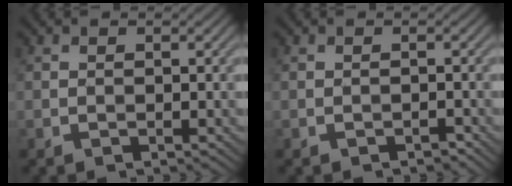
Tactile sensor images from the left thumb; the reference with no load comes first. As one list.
[{"total": 0.7, "force": [-0.6, 0.2, 0.3], "torque": [-0.002, 0.000, -0.010]}]